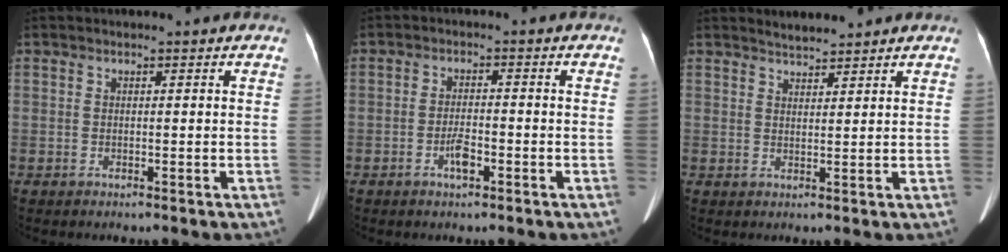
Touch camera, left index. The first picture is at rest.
{"total": 3.1, "force": [-1.7, 0.9, 2.5], "torque": [-0.047, 0.002, -0.030]}
{"total": 2.6, "force": [2.5, 0.3, 0.5], "torque": [-0.015, 0.011, 0.044]}